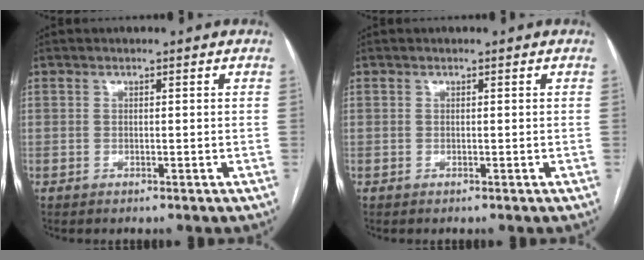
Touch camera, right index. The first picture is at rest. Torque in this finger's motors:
{"motor_torque": [0.00, 0.00, 0.00, 0.00]}